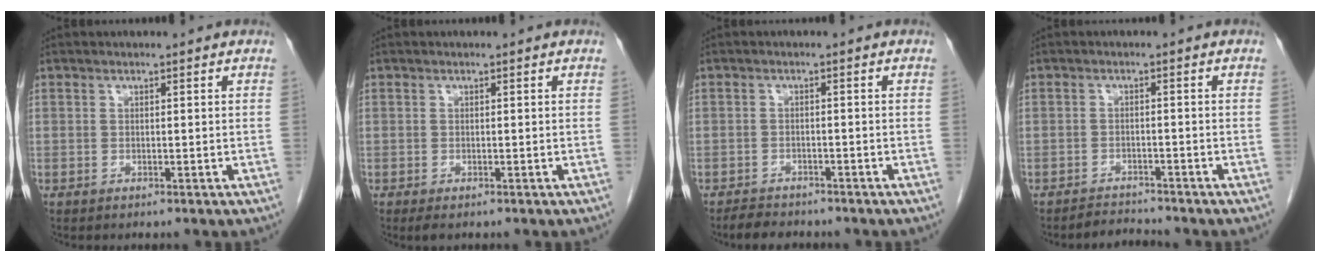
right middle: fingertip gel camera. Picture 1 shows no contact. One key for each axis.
{"total": 1.3, "fx": -0.9, "fy": 0.6, "fz": 0.8, "tx": -0.013, "ty": -0.002, "tz": -0.009}
{"total": 3.6, "fx": -3.3, "fy": 1.3, "fz": 0.8, "tx": -0.022, "ty": -0.006, "tz": -0.052}
{"total": 2.3, "fx": -2.3, "fy": -0.1, "fz": -0.6, "tx": 0.010, "ty": -0.013, "tz": -0.034}